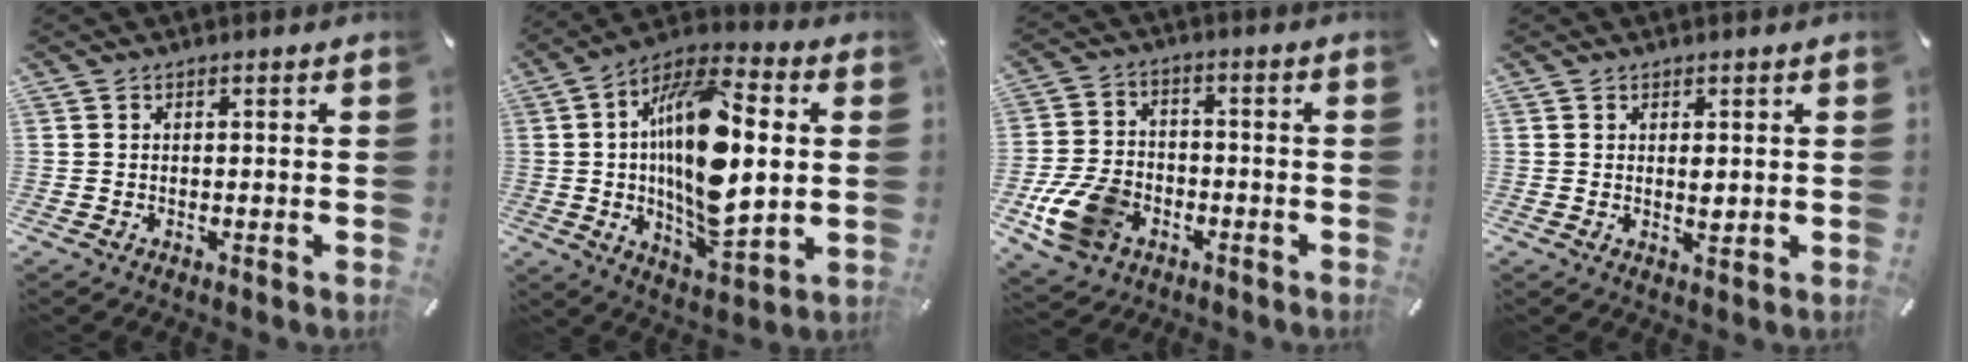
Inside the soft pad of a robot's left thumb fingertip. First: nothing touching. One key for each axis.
{"total": 20.7, "fx": 1.9, "fy": 10.0, "fz": 18.0, "tx": -0.336, "ty": -0.007, "tz": 0.028}
{"total": 11.9, "fx": -4.8, "fy": 8.5, "fz": 6.8, "tx": -0.151, "ty": 0.023, "tz": -0.084}
{"total": 1.8, "fx": 0.5, "fy": 0.8, "fz": 1.6, "tx": -0.026, "ty": -0.003, "tz": 0.007}